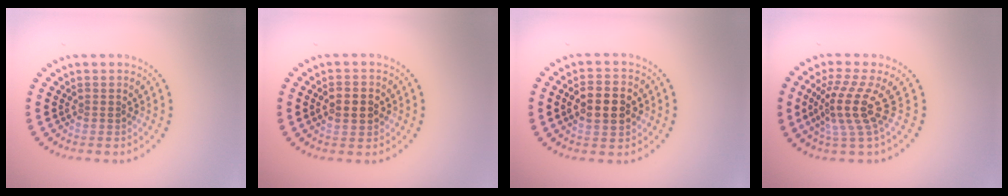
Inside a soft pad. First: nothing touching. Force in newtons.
{"total": 3.2, "press": 3.2, "slide": 0.1}
{"total": 4.6, "press": 4.6, "slide": 0.3}
{"total": 4.1, "press": 2.8, "slide": 3.0}